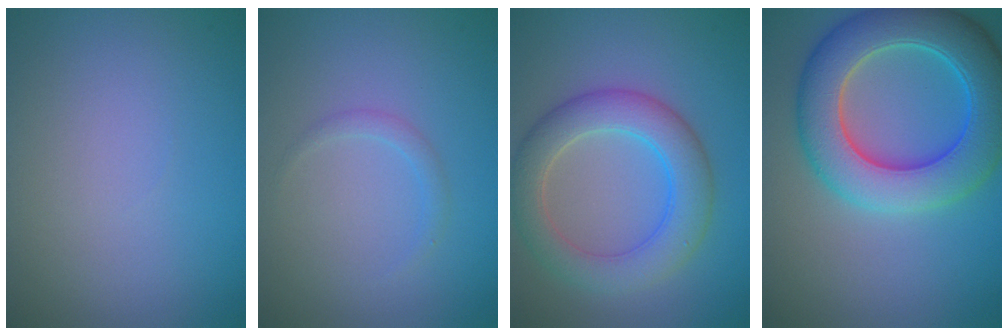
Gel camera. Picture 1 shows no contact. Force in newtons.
{"total": 1.0, "press": 1.0, "slide": 0.0}
{"total": 5.7, "press": 5.7, "slide": 0.2}
{"total": 9.2, "press": 9.2, "slide": 0.2}